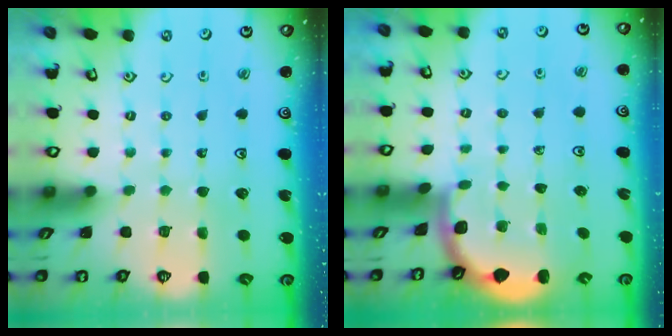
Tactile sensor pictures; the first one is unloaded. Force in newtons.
{"total": 1.8, "press": 1.8, "slide": 0.1}